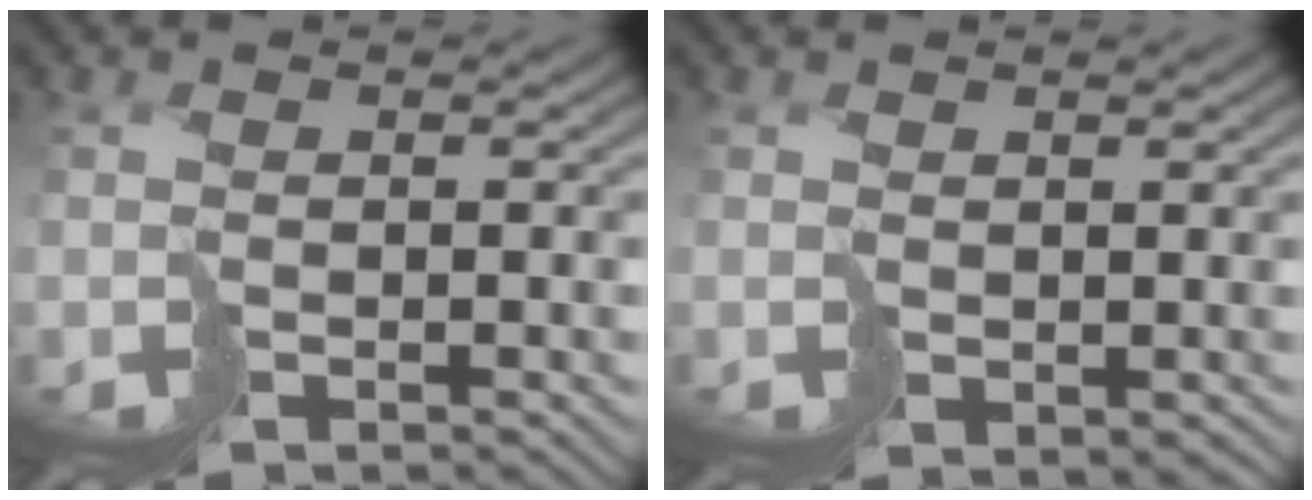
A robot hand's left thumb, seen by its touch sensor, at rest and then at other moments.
{"total": 1.7, "force": [0.5, 1.2, 1.1], "torque": [-0.024, -0.006, 0.017]}